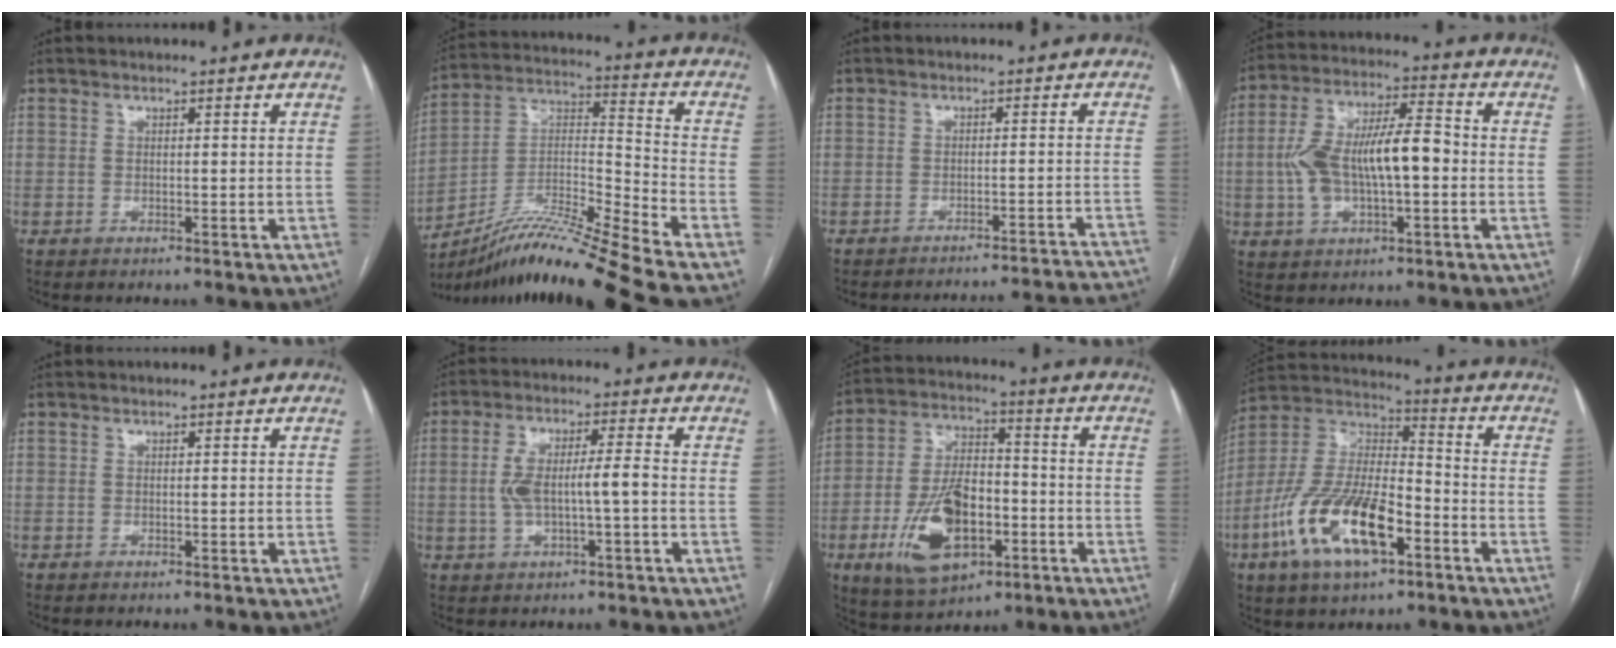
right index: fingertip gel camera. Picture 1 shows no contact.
{"total": 19.2, "force": [-16.4, -2.7, 9.5], "torque": [-0.194, 0.007, -0.296]}
{"total": 19.1, "force": [-18.8, -0.8, 3.4], "torque": [-0.018, -0.001, -0.214]}
{"total": 13.4, "force": [-1.2, 4.8, 12.4], "torque": [-0.245, 0.031, -0.016]}
{"total": 0.0}
{"total": 7.7, "force": [-0.9, 1.7, 7.4], "torque": [-0.149, 0.020, -0.013]}
{"total": 14.8, "force": [-5.3, 7.2, 11.7], "torque": [-0.235, 0.007, -0.086]}
{"total": 18.2, "force": [-7.7, 6.8, 15.0], "torque": [-0.316, 0.003, -0.136]}